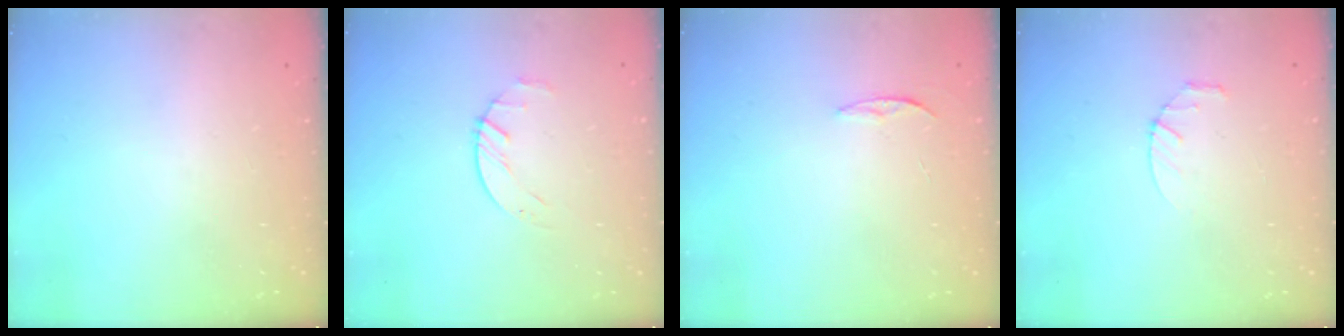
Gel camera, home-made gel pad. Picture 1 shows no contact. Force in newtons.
{"total": 2.2, "press": 2.2, "slide": 0.4}
{"total": 3.4, "press": 3.4, "slide": 0.4}
{"total": 2.8, "press": 2.8, "slide": 0.4}